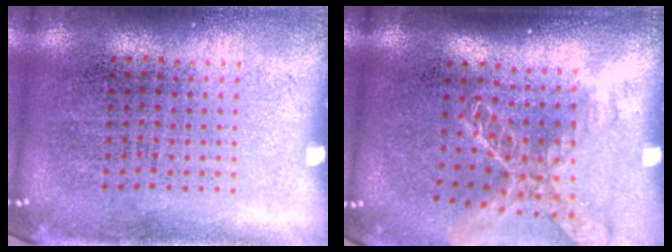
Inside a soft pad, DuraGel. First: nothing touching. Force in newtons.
{"total": 2.0, "press": 1.5, "slide": 1.2}